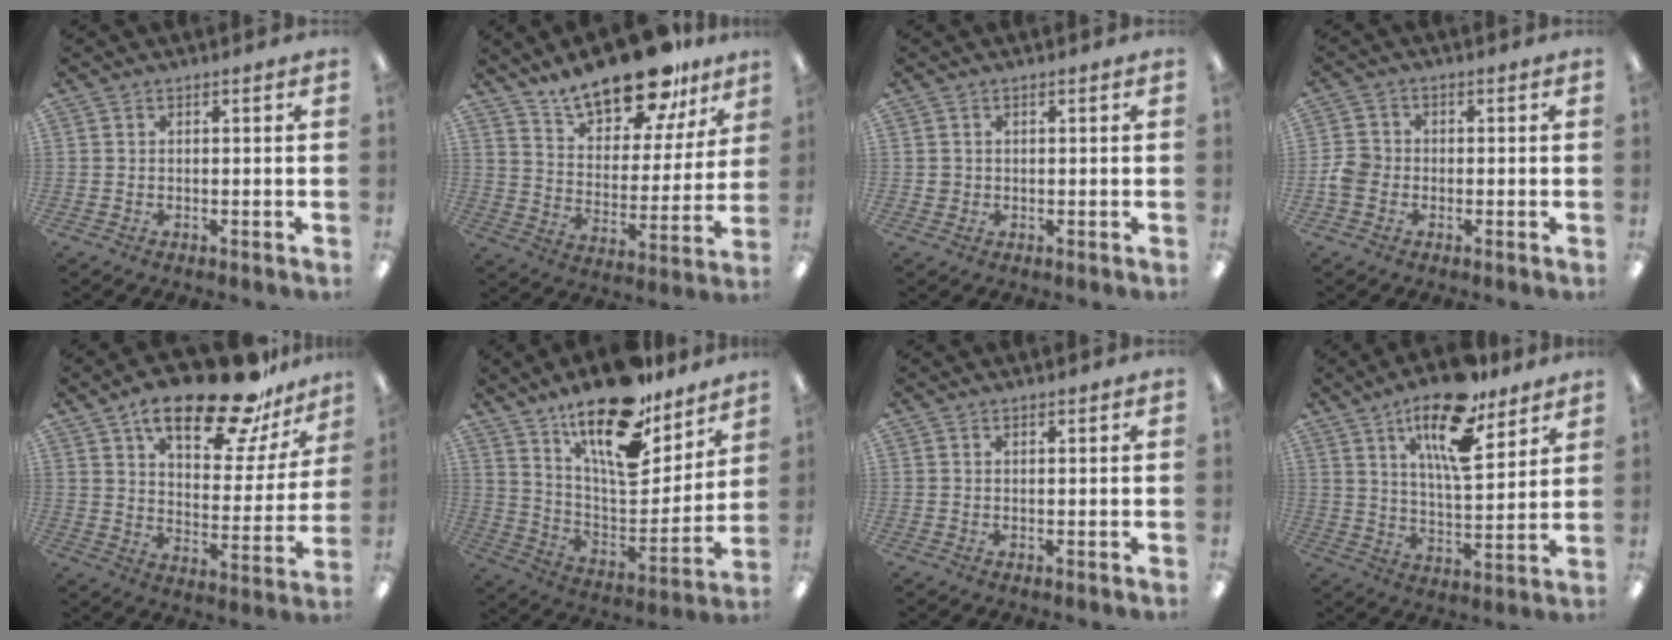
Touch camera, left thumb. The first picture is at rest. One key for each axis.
{"total": 19.1, "fx": 15.6, "fy": 7.0, "fz": 8.6, "tx": -0.141, "ty": -0.107, "tz": 0.270}
{"total": 1.1, "fx": 0.2, "fy": 1.1, "fz": 0.2, "tx": -0.006, "ty": 0.004, "tz": 0.003}
{"total": 4.3, "fx": -1.1, "fy": 3.6, "fz": 2.0, "tx": -0.039, "ty": 0.008, "tz": -0.021}
{"total": 22.5, "fx": 16.2, "fy": 7.9, "fz": 13.4, "tx": -0.204, "ty": -0.099, "tz": 0.270}
{"total": 21.3, "fx": 15.3, "fy": 7.9, "fz": 12.5, "tx": -0.199, "ty": -0.109, "tz": 0.264}
{"total": 0.6, "fx": 0.5, "fy": 0.1, "fz": 0.3, "tx": 0.001, "ty": -0.003, "tz": 0.008}
{"total": 17.2, "fx": 11.0, "fy": 6.1, "fz": 11.7, "tx": -0.192, "ty": -0.050, "tz": 0.180}